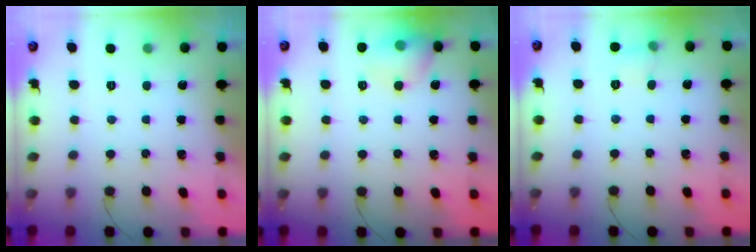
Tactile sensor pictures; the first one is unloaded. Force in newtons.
{"total": 9.8, "press": 9.6, "slide": 1.5}
{"total": 4.5, "press": 4.3, "slide": 1.3}